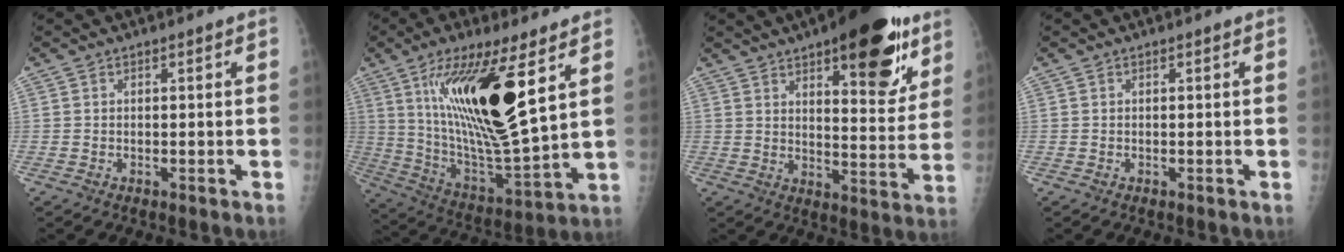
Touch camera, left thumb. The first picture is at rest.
{"total": 22.3, "force": [8.5, 5.6, 19.8], "torque": [-0.356, -0.052, 0.158]}
{"total": 20.6, "force": [11.6, 7.6, 15.2], "torque": [-0.166, -0.052, 0.164]}
{"total": 0.0}